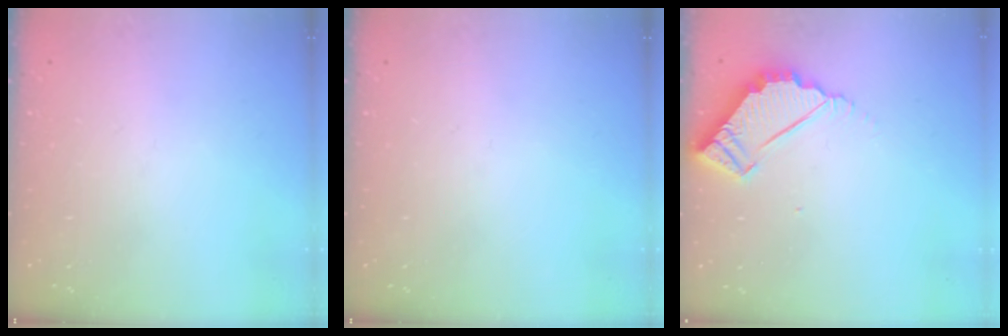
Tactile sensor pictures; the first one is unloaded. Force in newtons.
{"total": 0.0}
{"total": 4.9, "press": 4.8, "slide": 0.4}